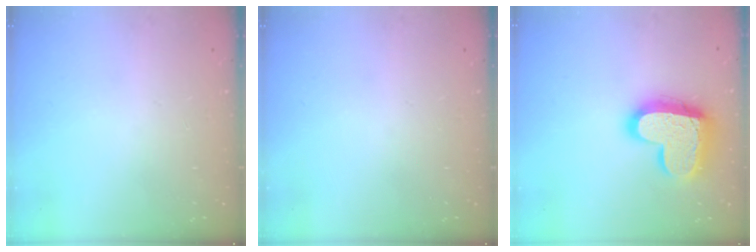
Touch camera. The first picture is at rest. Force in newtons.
{"total": 0.0}
{"total": 18.4, "press": 18.3, "slide": 1.7}